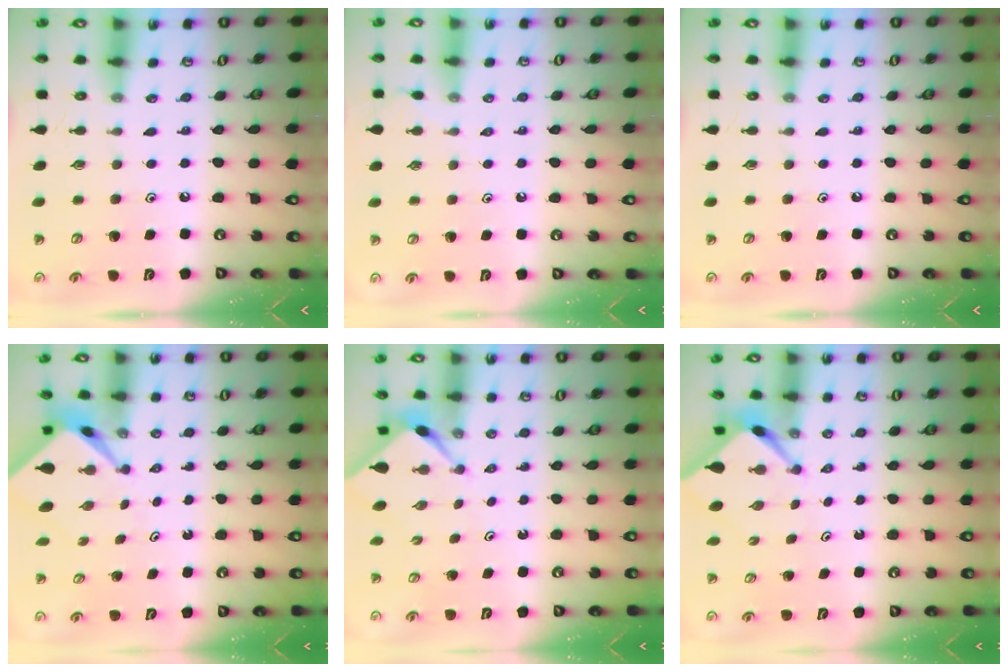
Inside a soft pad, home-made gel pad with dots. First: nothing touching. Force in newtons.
{"total": 1.9, "press": 1.9, "slide": 0.4}
{"total": 0.0}
{"total": 2.5, "press": 2.5, "slide": 0.2}
{"total": 2.4, "press": 2.4, "slide": 0.3}
{"total": 2.5, "press": 2.5, "slide": 0.3}